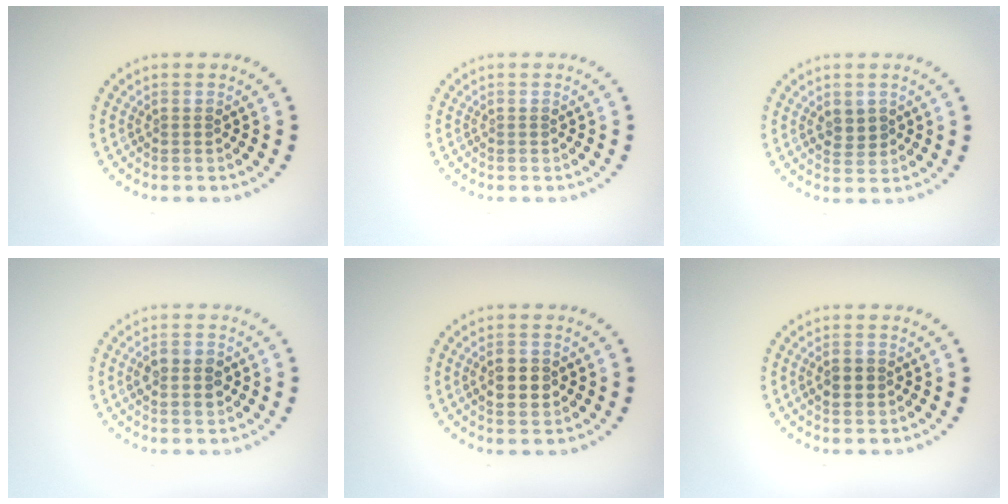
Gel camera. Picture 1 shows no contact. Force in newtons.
{"total": 0.0}
{"total": 1.3, "press": 1.2, "slide": 0.6}
{"total": 2.5, "press": 2.4, "slide": 0.2}
{"total": 2.9, "press": 2.9, "slide": 0.2}
{"total": 2.3, "press": 2.3, "slide": 0.1}